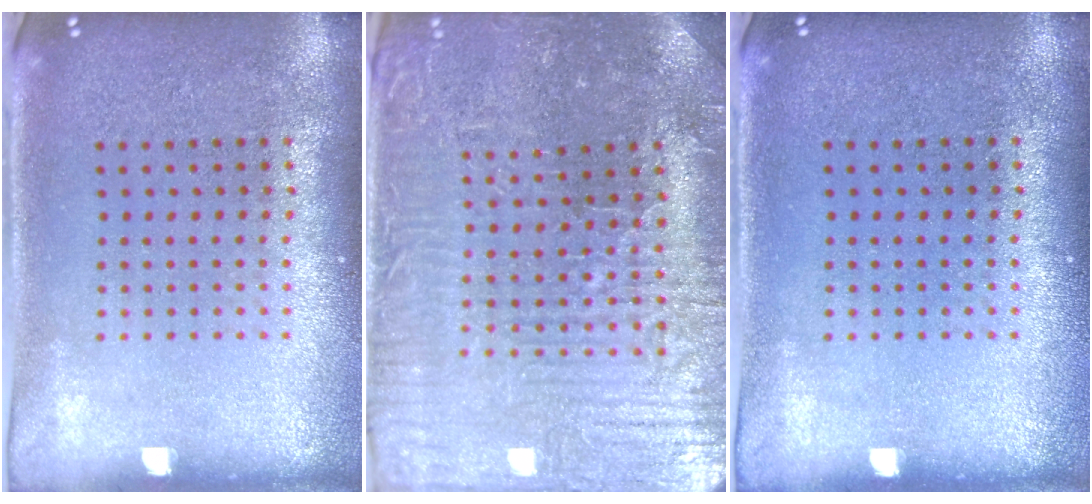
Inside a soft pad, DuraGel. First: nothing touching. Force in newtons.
{"total": 3.8, "press": 3.8, "slide": 0.4}
{"total": 0.0}